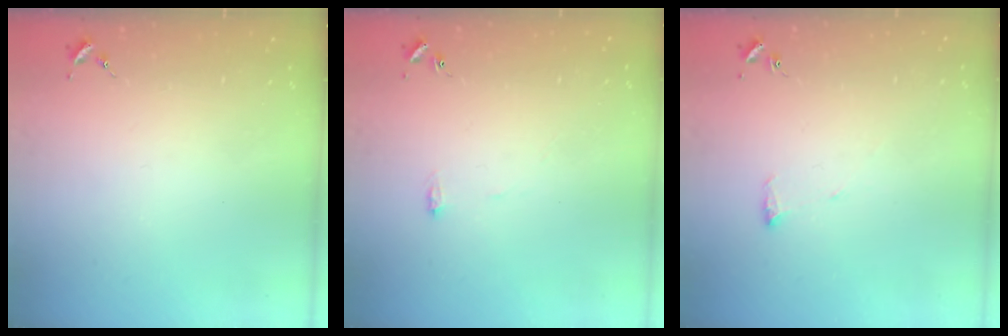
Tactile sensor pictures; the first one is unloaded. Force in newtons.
{"total": 4.4, "press": 4.4, "slide": 0.4}
{"total": 4.7, "press": 4.6, "slide": 0.6}